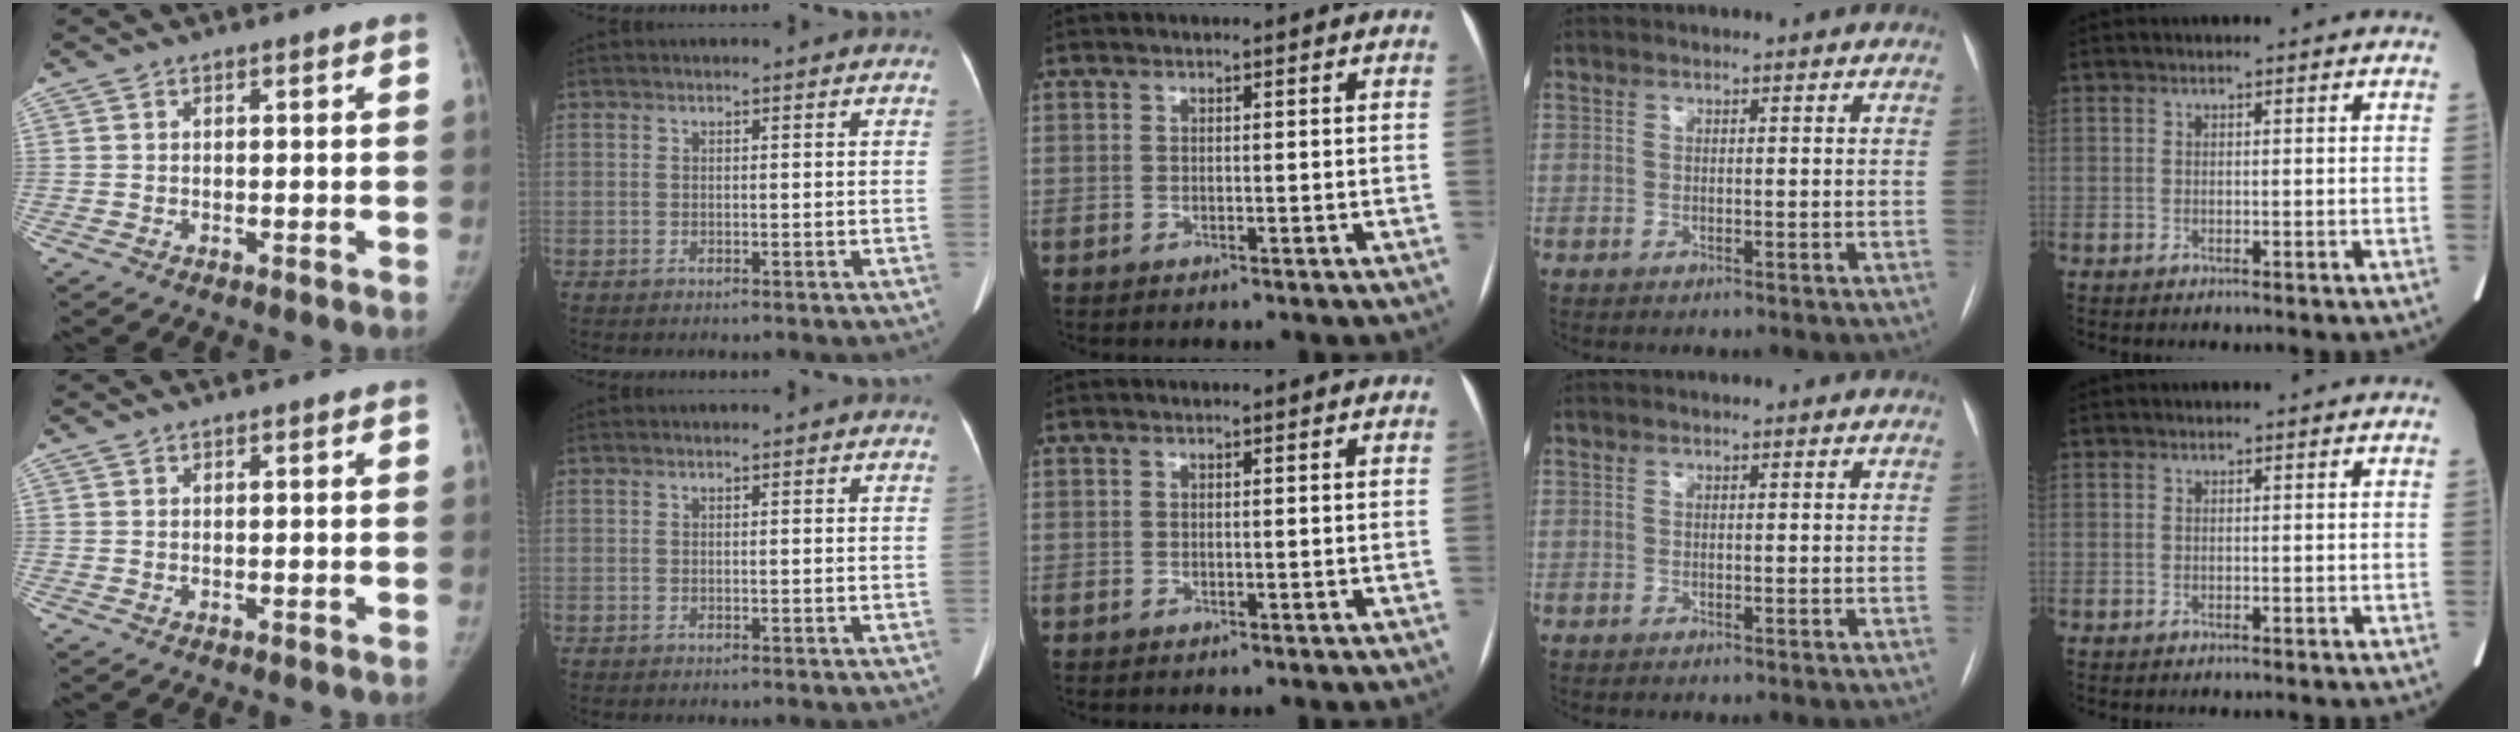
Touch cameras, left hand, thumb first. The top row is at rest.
{}